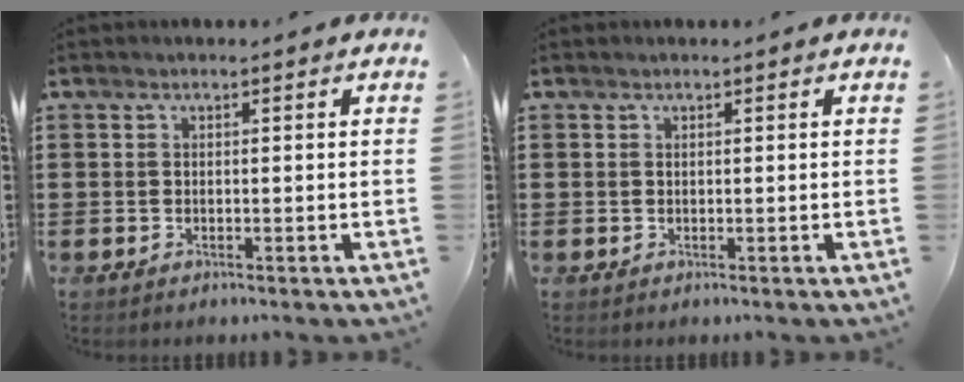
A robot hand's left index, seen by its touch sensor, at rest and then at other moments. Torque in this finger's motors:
{"motor_torque": [-0.67, 0.31, -1.05, -0.21]}